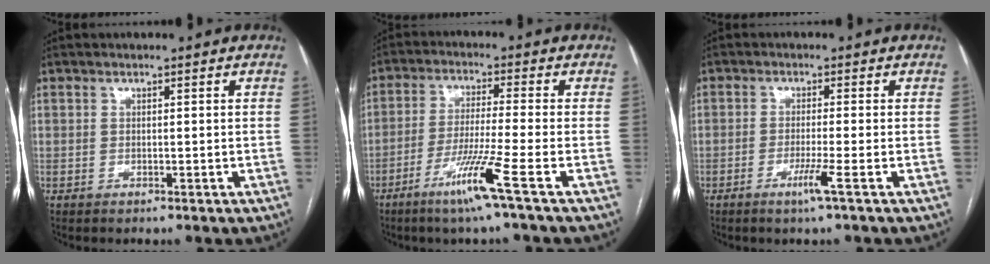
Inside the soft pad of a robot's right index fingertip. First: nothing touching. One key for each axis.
{"total": 8.6, "fx": -4.5, "fy": -1.9, "fz": 7.1, "tx": -0.132, "ty": -0.025, "tz": -0.091}
{"total": 3.2, "fx": -1.5, "fy": -0.9, "fz": 2.7, "tx": -0.055, "ty": -0.009, "tz": -0.033}